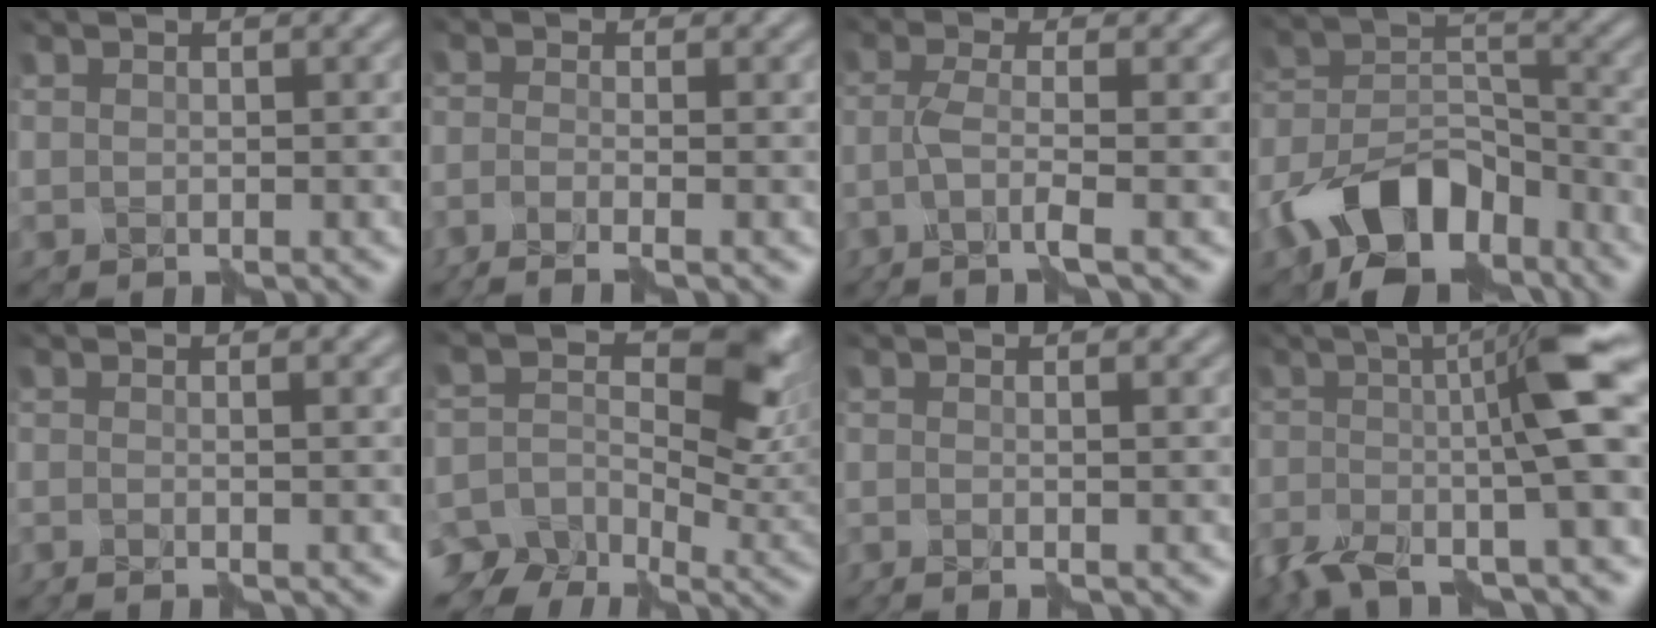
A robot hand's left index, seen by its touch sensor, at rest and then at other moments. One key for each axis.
{"total": 2.5, "fx": -1.7, "fy": -0.2, "fz": 1.8, "tx": -0.036, "ty": 0.004, "tz": -0.033}
{"total": 2.9, "fx": -1.1, "fy": -0.3, "fz": 2.7, "tx": -0.055, "ty": 0.006, "tz": -0.030}
{"total": 10.3, "fx": -6.8, "fy": 5.8, "fz": 5.2, "tx": -0.098, "ty": 0.005, "tz": -0.129}
{"total": 1.0, "fx": -0.4, "fy": -0.3, "fz": 0.9, "tx": -0.002, "ty": 0.004, "tz": -0.010}
{"total": 11.8, "fx": -1.3, "fy": 8.6, "fz": 8.0, "tx": -0.141, "ty": -0.007, "tz": -0.022}
{"total": 0.9, "fx": -0.3, "fy": -0.5, "fz": 0.6, "tx": -0.011, "ty": 0.001, "tz": -0.005}
{"total": 11.4, "fx": -3.5, "fy": 1.8, "fz": 10.7, "tx": -0.175, "ty": 0.006, "tz": -0.072}